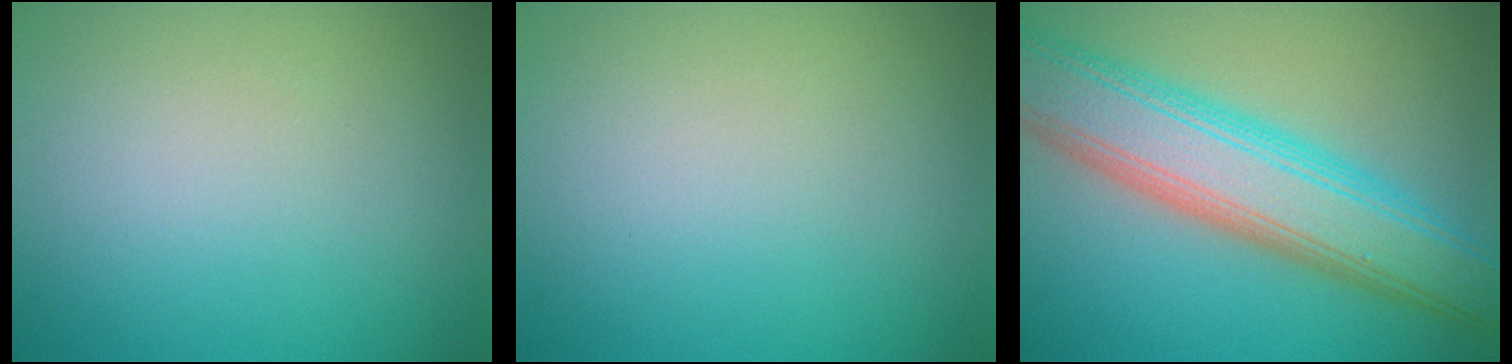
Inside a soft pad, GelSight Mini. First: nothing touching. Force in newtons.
{"total": 0.0}
{"total": 9.6, "press": 9.6, "slide": 0.4}